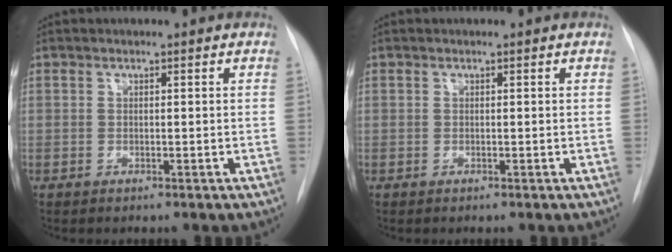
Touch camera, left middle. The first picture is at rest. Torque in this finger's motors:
{"motor_torque": [0.00, 0.00, -0.02, 0.00]}